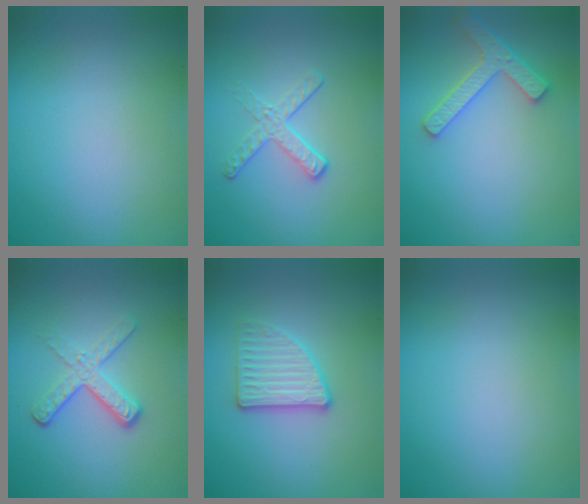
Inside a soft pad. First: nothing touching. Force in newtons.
{"total": 2.1, "press": 1.4, "slide": 1.6}
{"total": 3.9, "press": 3.6, "slide": 1.5}
{"total": 3.5, "press": 2.3, "slide": 2.7}
{"total": 2.9, "press": 2.8, "slide": 0.7}
{"total": 0.0}